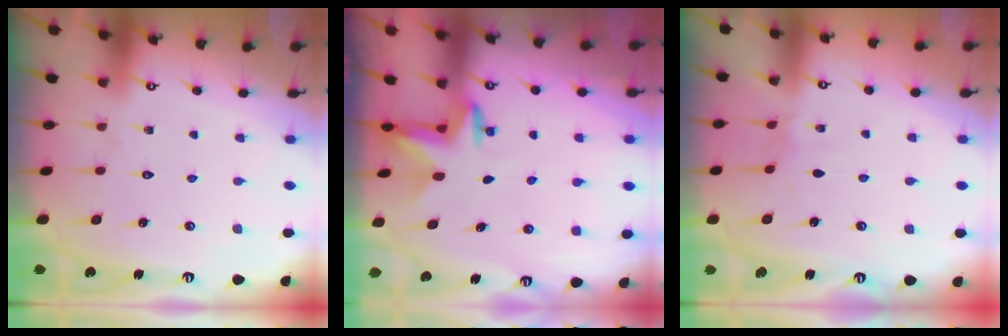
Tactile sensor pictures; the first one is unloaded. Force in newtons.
{"total": 2.9, "press": 2.8, "slide": 0.7}
{"total": 2.1, "press": 2.0, "slide": 0.5}